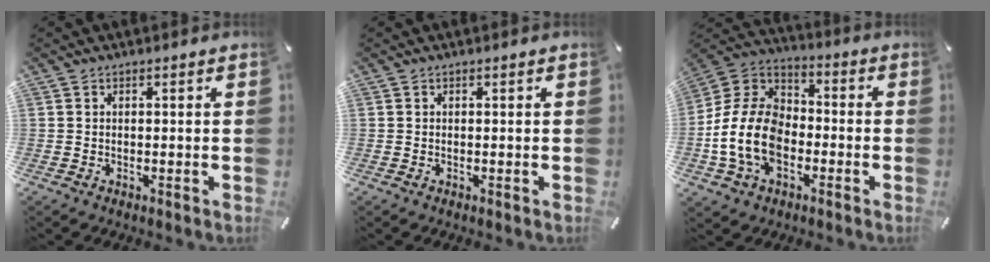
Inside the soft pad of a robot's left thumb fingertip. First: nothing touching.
{"total": 0.0}
{"total": 14.8, "force": [-4.5, 10.7, 9.2], "torque": [-0.216, 0.022, -0.086]}